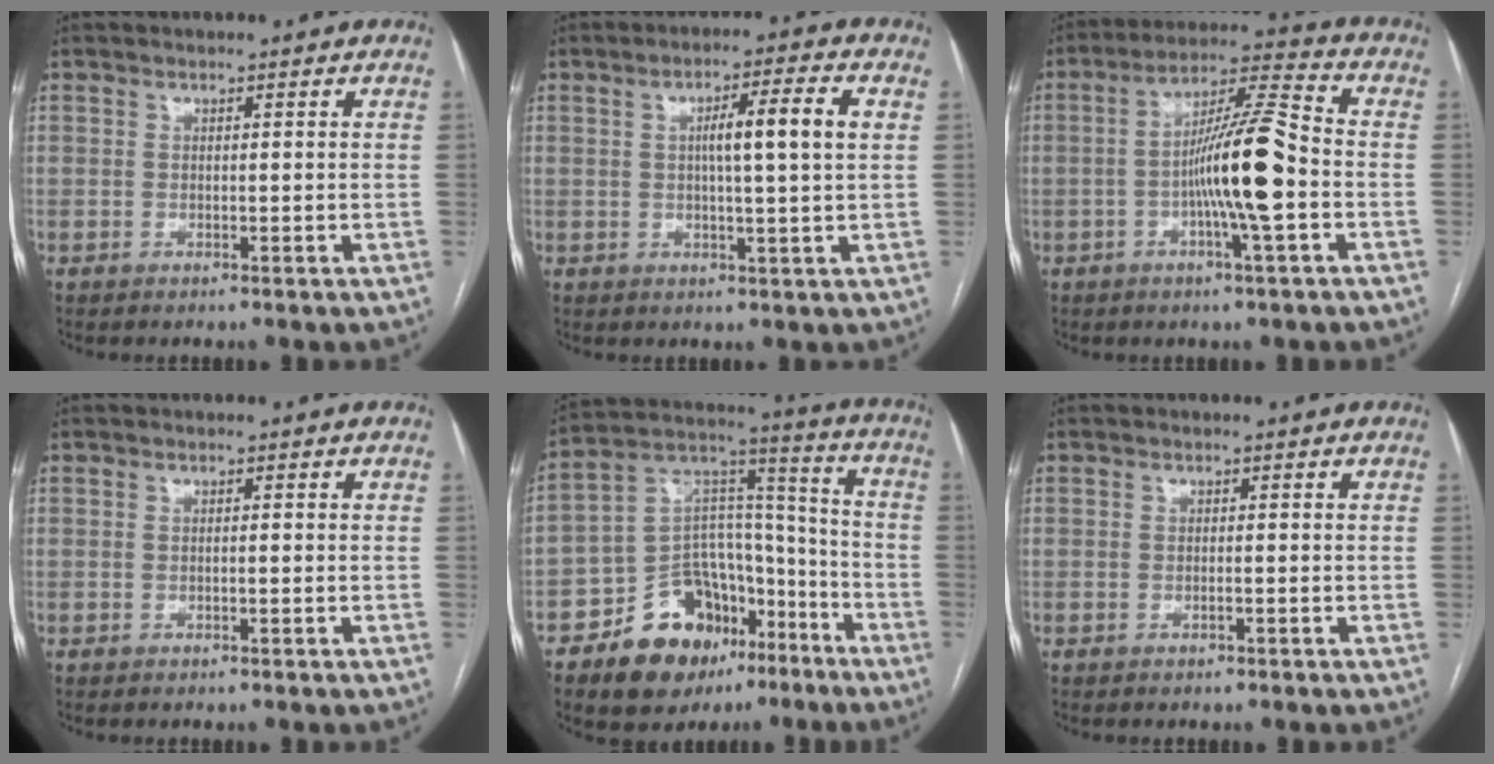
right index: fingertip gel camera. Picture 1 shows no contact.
{"total": 7.8, "force": [1.4, 0.0, 7.7], "torque": [-0.123, 0.010, 0.022]}
{"total": 12.5, "force": [-2.5, 0.5, 12.2], "torque": [-0.217, 0.010, -0.048]}
{"total": 0.5, "force": [-0.1, 0.1, 0.5], "torque": [-0.009, 0.000, -0.001]}
{"total": 18.2, "force": [-11.1, 11.0, 9.2], "torque": [-0.131, 0.064, -0.172]}
{"total": 0.7, "force": [-0.4, 0.2, 0.5], "torque": [-0.012, 0.000, -0.005]}